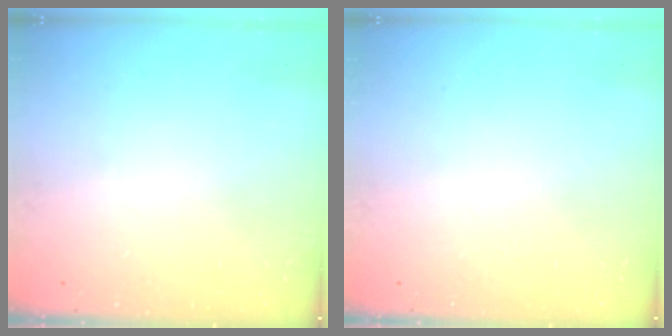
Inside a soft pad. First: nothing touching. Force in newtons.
{"total": 0.0}